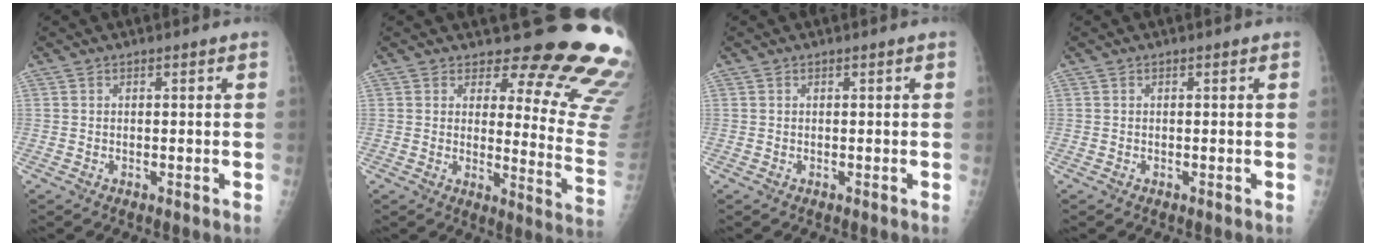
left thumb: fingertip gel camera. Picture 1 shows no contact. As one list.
[{"total": 18.6, "force": [16.3, 5.3, 7.3], "torque": [-0.039, -0.163, 0.173]}, {"total": 0.0}, {"total": 0.0}]